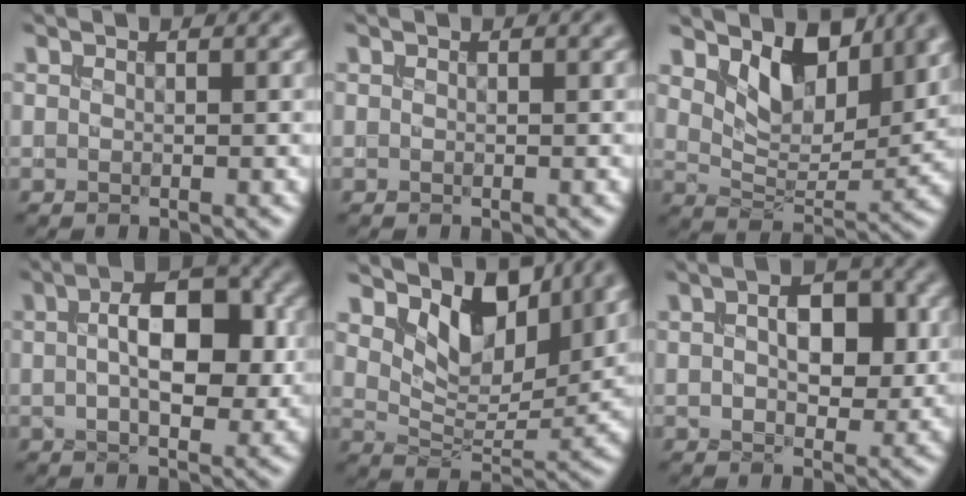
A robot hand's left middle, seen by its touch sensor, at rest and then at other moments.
{"total": 0.0}
{"total": 6.5, "force": [3.9, 3.4, 3.9], "torque": [-0.069, -0.017, 0.060]}
{"total": 7.4, "force": [0.6, 3.5, 6.5], "torque": [-0.096, 0.011, 0.003]}
{"total": 7.2, "force": [4.4, 3.6, 4.3], "torque": [-0.073, -0.012, 0.068]}
{"total": 4.9, "force": [0.7, 2.9, 3.9], "torque": [-0.060, 0.003, 0.006]}